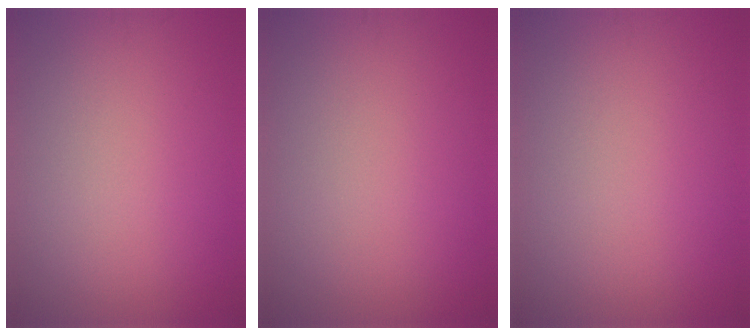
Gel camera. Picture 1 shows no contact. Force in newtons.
{"total": 0.0}
{"total": 0.0}